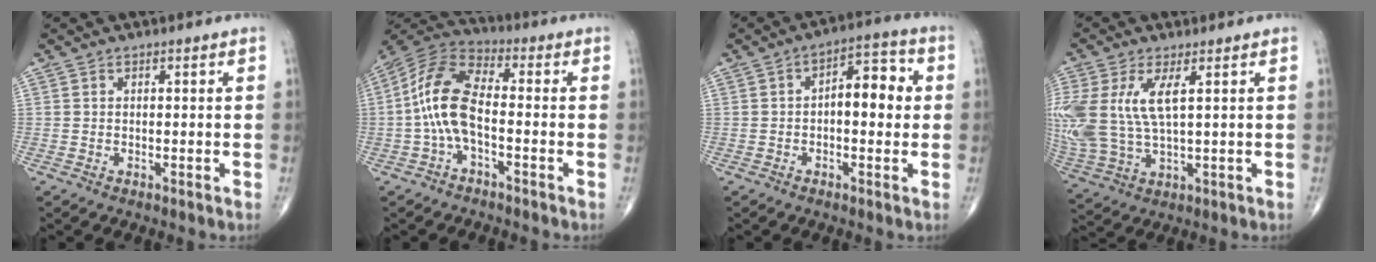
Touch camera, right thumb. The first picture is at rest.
{"total": 11.0, "force": [-1.8, 5.0, 9.6], "torque": [-0.200, 0.038, -0.044]}
{"total": 8.5, "force": [0.4, 4.3, 7.3], "torque": [-0.076, 0.025, -0.001]}
{"total": 14.4, "force": [3.2, 6.3, 12.5], "torque": [-0.311, -0.003, 0.076]}